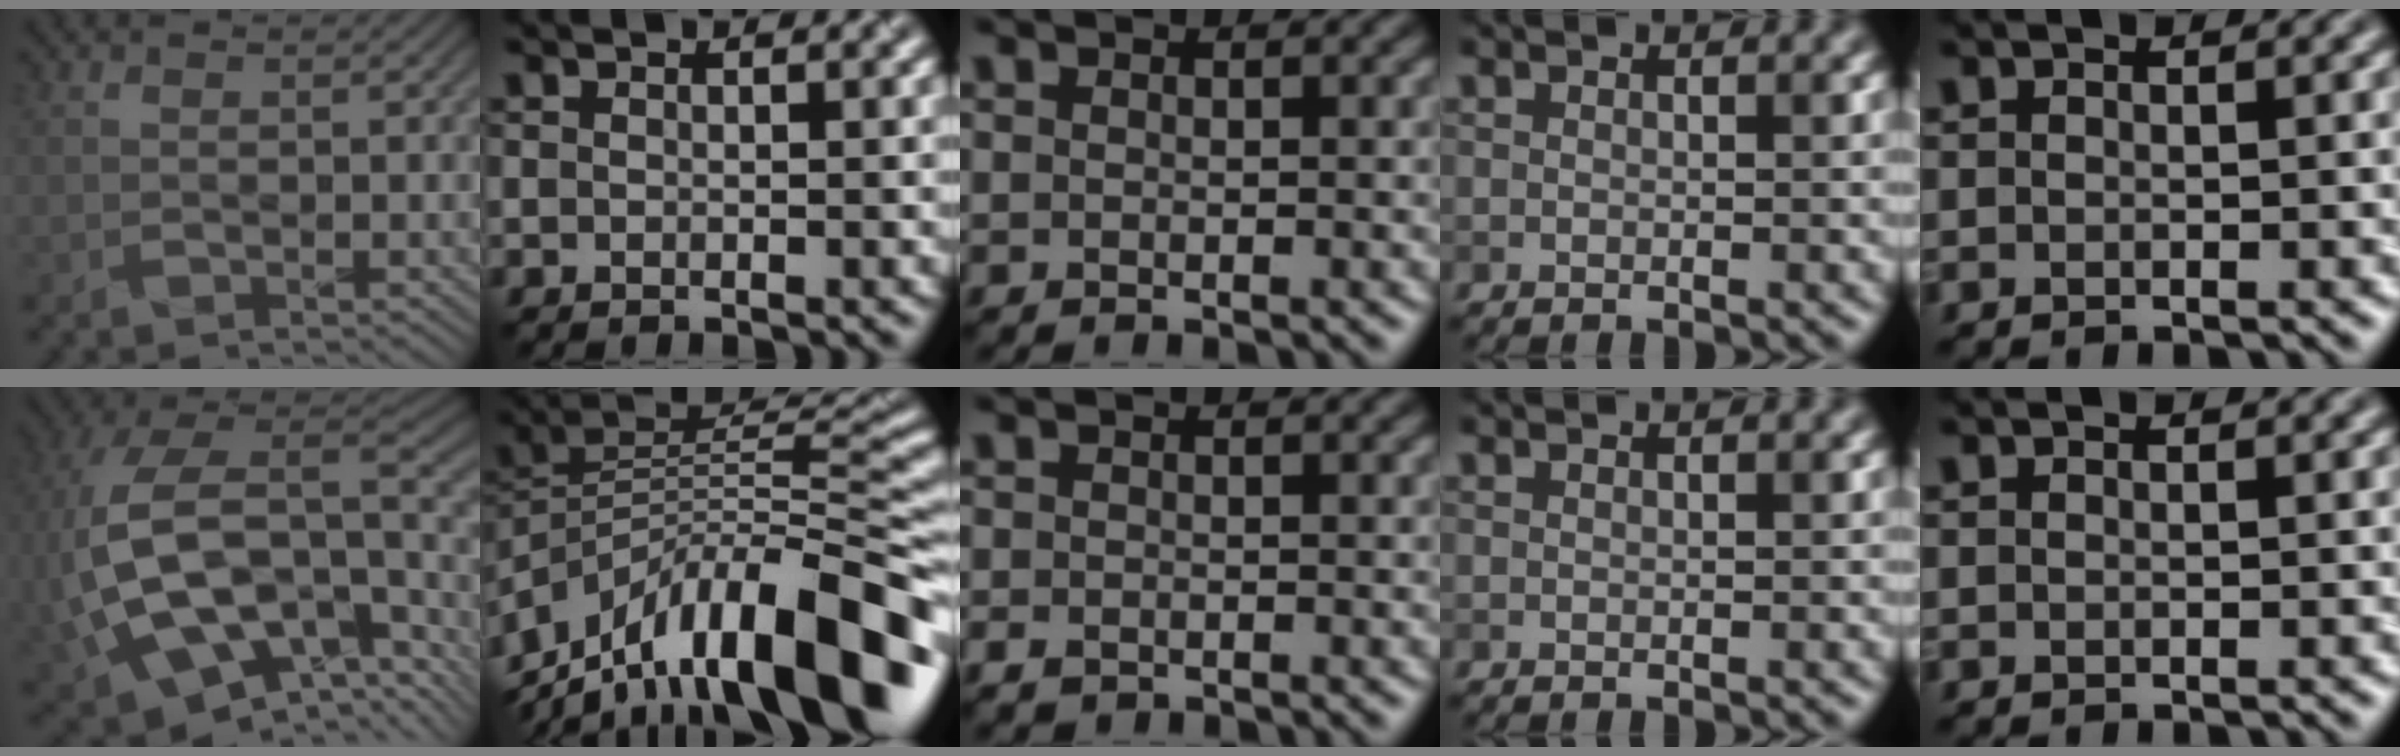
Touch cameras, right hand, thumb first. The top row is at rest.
{"thumb": {"total": 20.3, "force": [-2.5, 13.0, 15.3], "torque": [-0.342, -0.046, -0.002]}, "index": {"total": 15.3, "force": [-9.2, 5.1, 11.1], "torque": [-0.197, 0.036, -0.168]}, "middle": {"total": 1.1, "force": [-0.7, 0.7, 0.5], "torque": [-0.008, -0.005, -0.013]}}